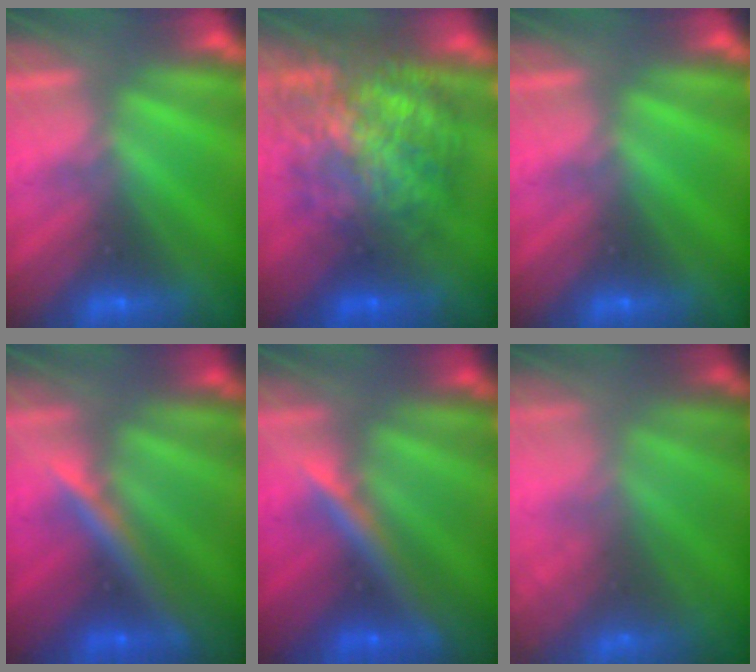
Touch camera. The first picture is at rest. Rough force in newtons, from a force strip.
{"total": 7.0}
{"total": 0.0}
{"total": 2.5}
{"total": 2.5}
{"total": 6.9}